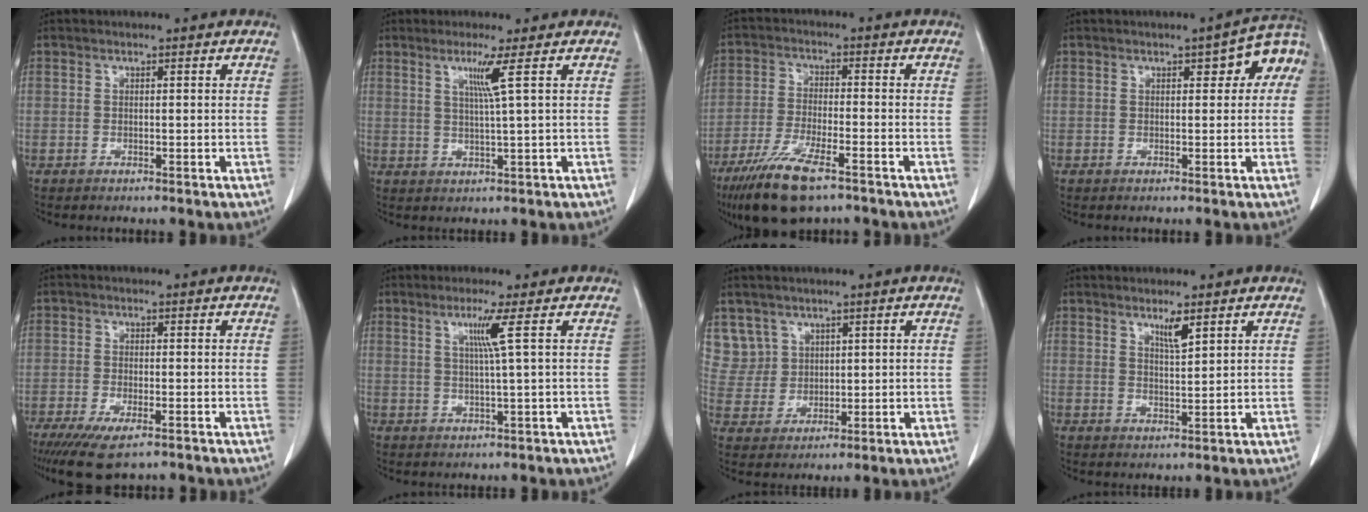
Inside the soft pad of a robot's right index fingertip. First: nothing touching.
{"total": 3.8, "force": [1.5, -1.4, 3.2], "torque": [-0.066, -0.009, 0.033]}
{"total": 10.9, "force": [-7.2, 2.4, 7.7], "torque": [-0.147, -0.024, -0.125]}
{"total": 6.1, "force": [1.6, 2.1, 5.5], "torque": [-0.063, 0.029, 0.013]}
{"total": 7.4, "force": [-5.1, 1.9, 5.0], "torque": [-0.081, -0.017, -0.079]}
{"total": 3.8, "force": [1.3, -1.4, 3.3], "torque": [-0.067, -0.007, 0.028]}
{"total": 7.2, "force": [4.4, 5.7, -0.2], "torque": [0.001, 0.013, 0.102]}
{"total": 3.0, "force": [2.0, 0.2, 2.2], "torque": [-0.042, -0.007, 0.037]}